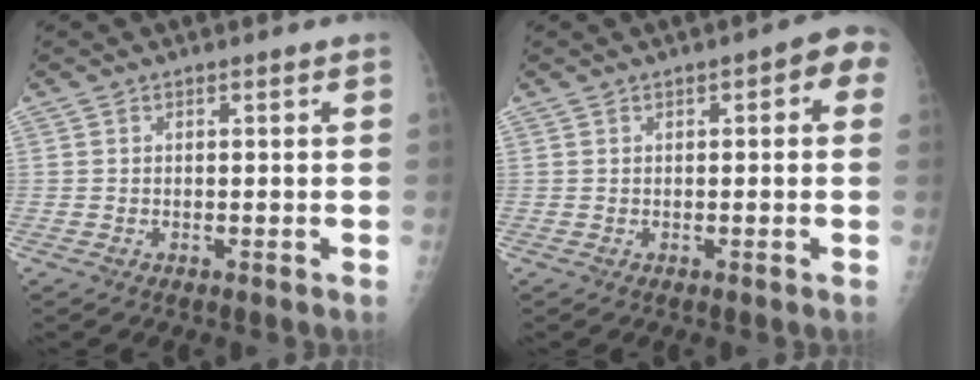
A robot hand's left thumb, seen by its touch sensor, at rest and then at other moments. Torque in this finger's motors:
{"motor_torque": [-0.24, -0.01, 0.05, -0.16, 0.04]}